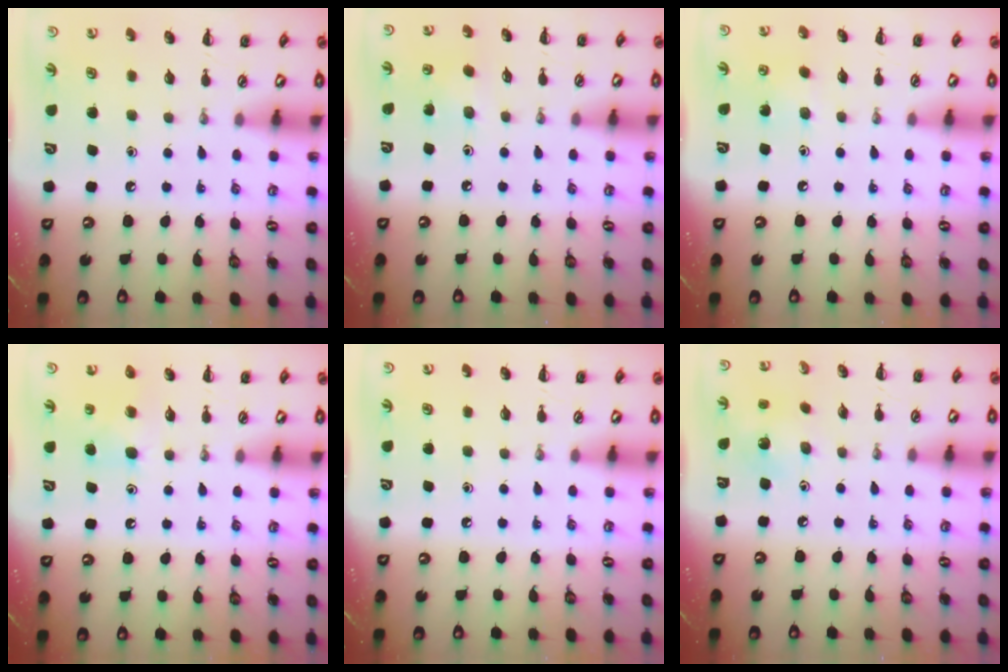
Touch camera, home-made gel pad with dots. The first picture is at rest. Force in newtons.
{"total": 4.0, "press": 3.8, "slide": 1.0}
{"total": 5.0, "press": 4.8, "slide": 1.5}
{"total": 4.7, "press": 4.5, "slide": 1.5}
{"total": 0.0}
{"total": 3.5, "press": 3.5, "slide": 0.6}